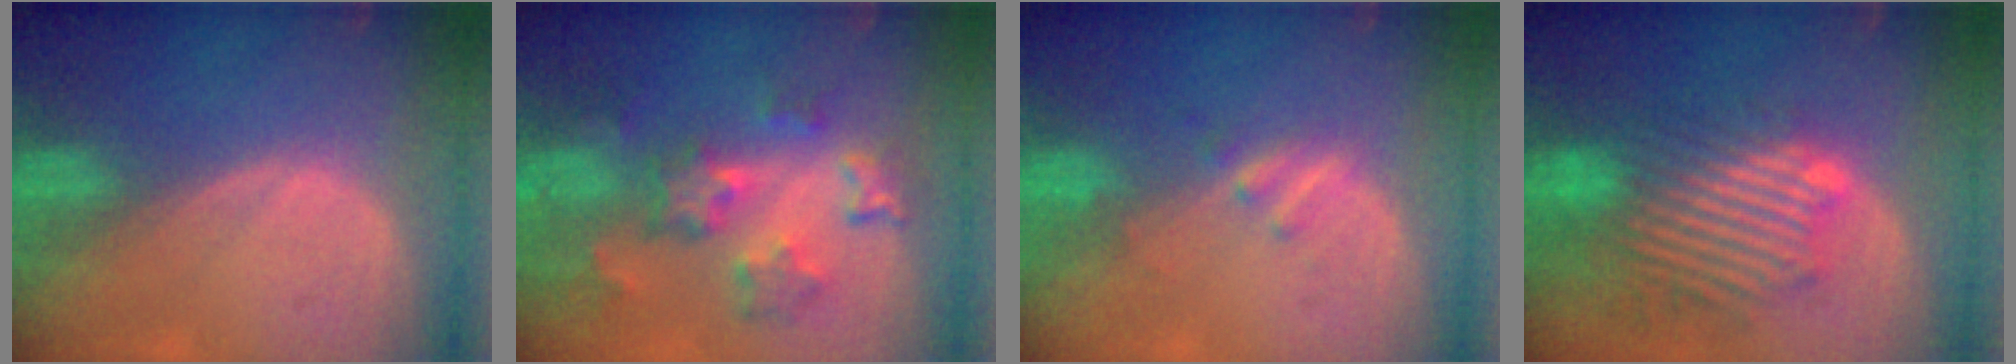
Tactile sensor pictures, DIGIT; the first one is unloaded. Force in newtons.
{"total": 8.9, "press": 7.9, "slide": 4.2}
{"total": 1.9, "press": 1.9, "slide": 0.3}
{"total": 10.7, "press": 10.1, "slide": 3.7}